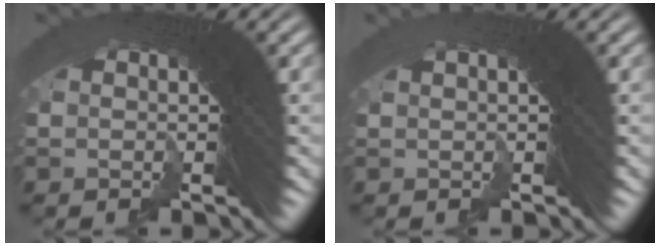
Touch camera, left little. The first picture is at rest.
{"total": 1.5, "force": [0.1, -1.1, -0.9], "torque": [0.020, 0.000, 0.006]}